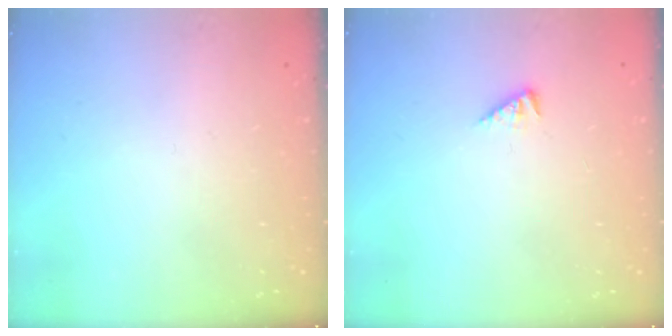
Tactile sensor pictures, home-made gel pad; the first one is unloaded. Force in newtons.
{"total": 1.4, "press": 1.4, "slide": 0.5}